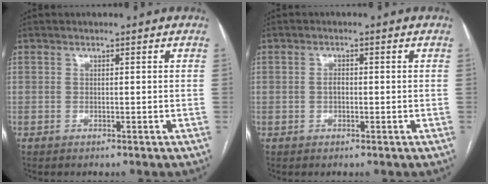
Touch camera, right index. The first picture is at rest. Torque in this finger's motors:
{"motor_torque": [0.30, 0.05, 0.23, 0.04]}